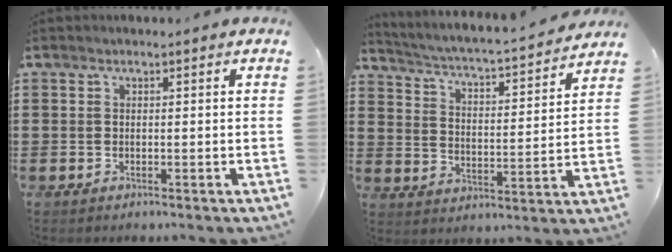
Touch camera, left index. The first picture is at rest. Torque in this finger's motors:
{"motor_torque": [2.14, 0.00, 0.30, 0.12]}